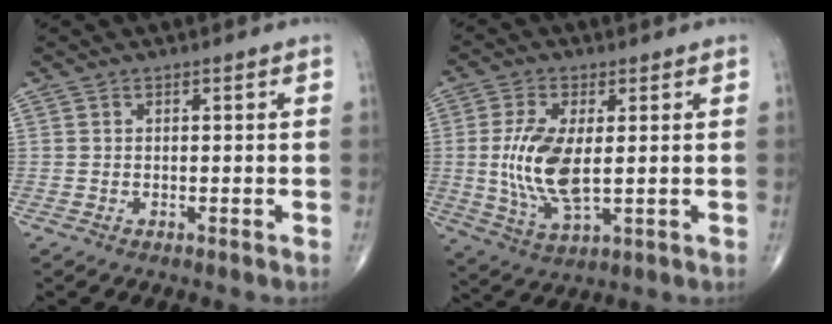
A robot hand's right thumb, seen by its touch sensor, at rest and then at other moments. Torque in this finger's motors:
{"motor_torque": [-0.05, 0.59, 1.06, 0.13, 0.16]}